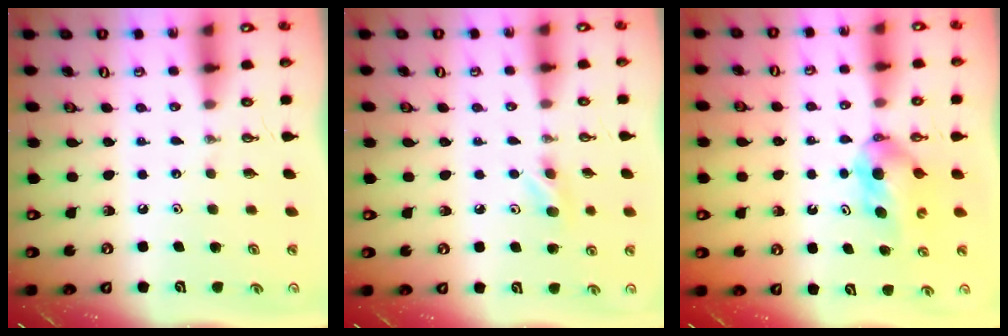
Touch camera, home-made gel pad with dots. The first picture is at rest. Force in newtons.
{"total": 6.5, "press": 6.3, "slide": 1.7}
{"total": 6.1, "press": 6.0, "slide": 1.2}